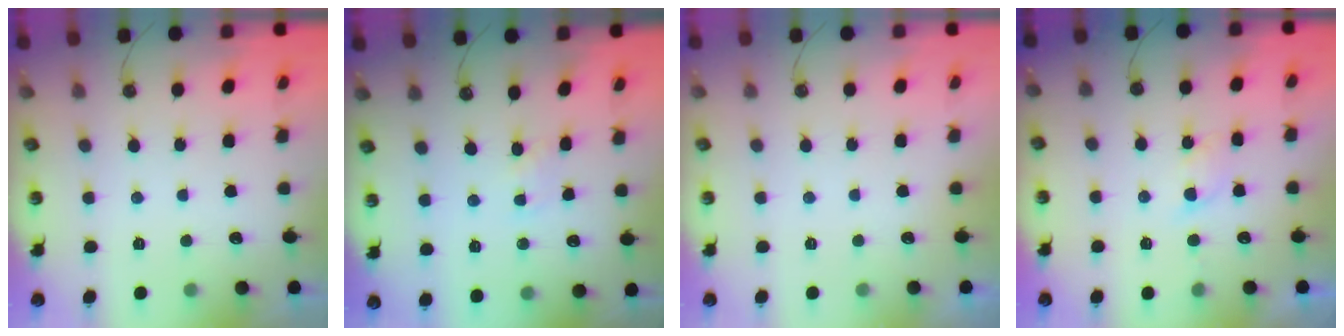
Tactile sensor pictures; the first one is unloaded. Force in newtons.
{"total": 1.9, "press": 1.9, "slide": 0.3}
{"total": 0.0}
{"total": 4.1, "press": 4.0, "slide": 0.6}